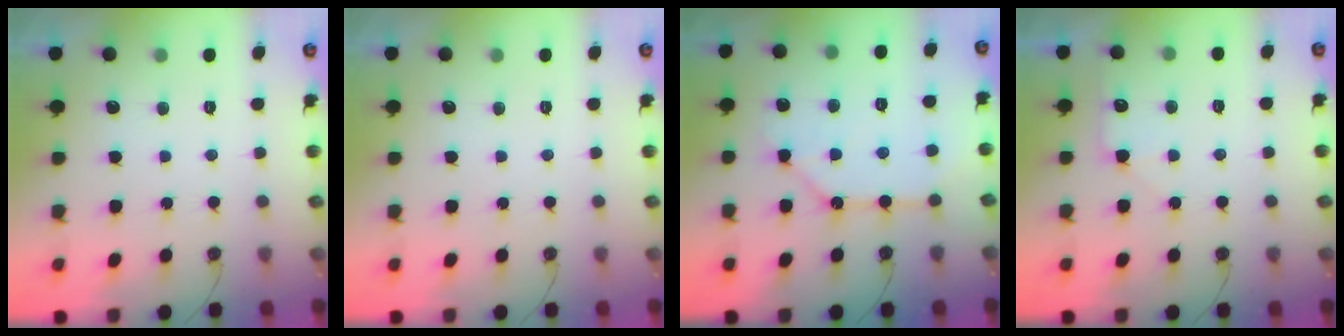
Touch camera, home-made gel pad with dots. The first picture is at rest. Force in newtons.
{"total": 0.0}
{"total": 12.0, "press": 11.9, "slide": 1.3}
{"total": 6.7, "press": 6.7, "slide": 0.9}